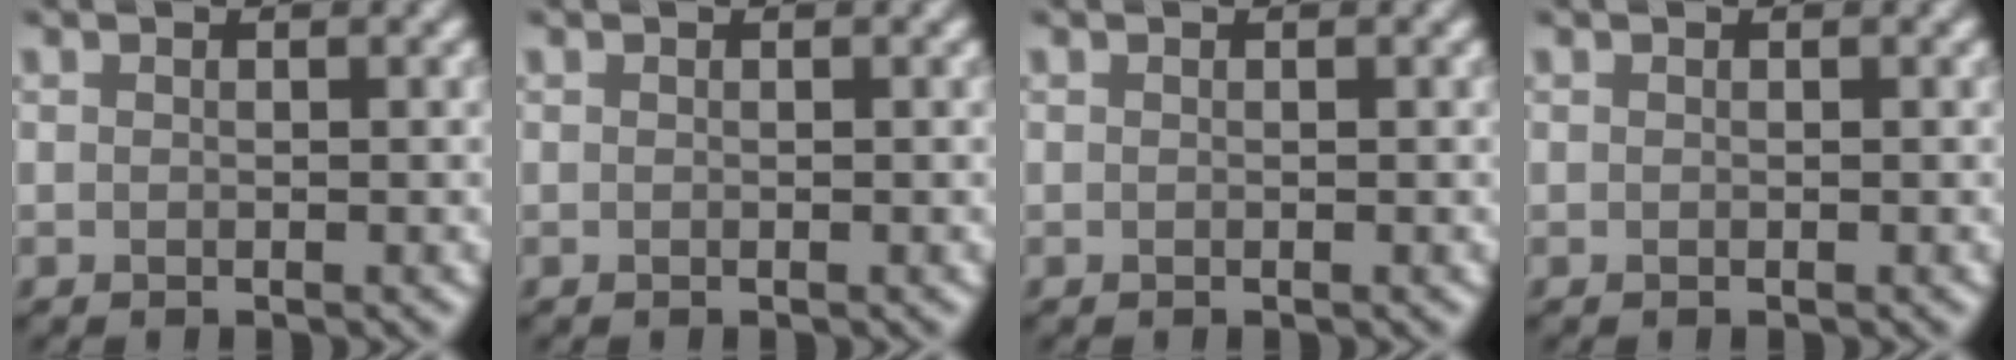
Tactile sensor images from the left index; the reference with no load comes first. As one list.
[{"total": 0.0}, {"total": 0.0}, {"total": 0.0}]